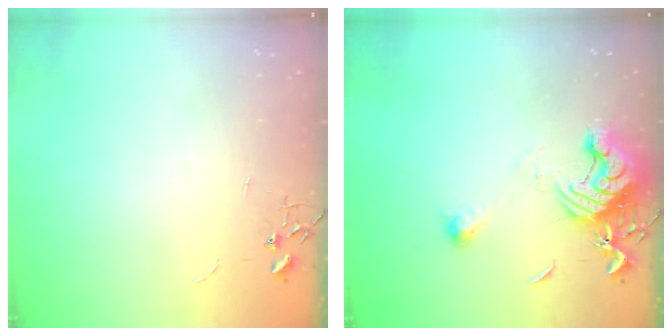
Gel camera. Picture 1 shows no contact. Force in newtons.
{"total": 12.9, "press": 12.8, "slide": 1.5}